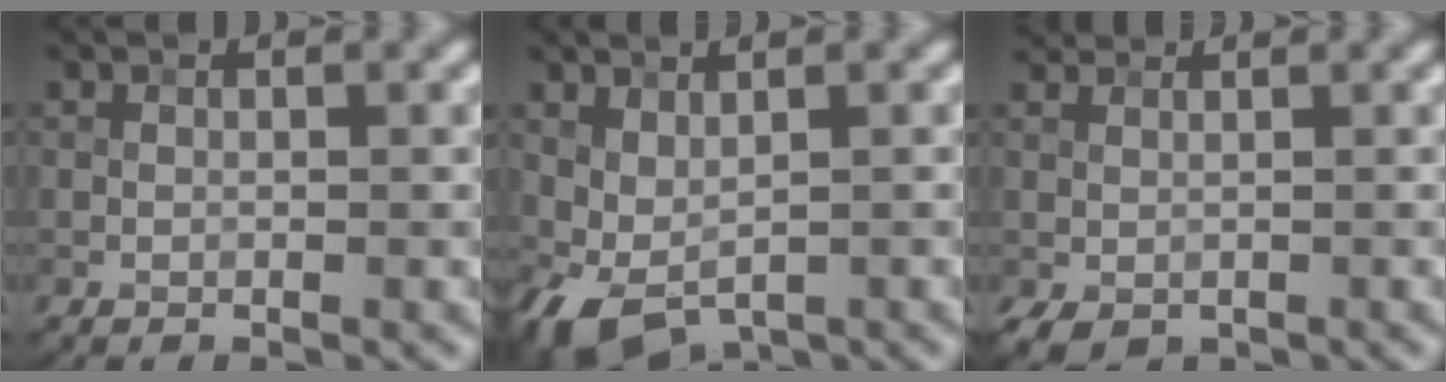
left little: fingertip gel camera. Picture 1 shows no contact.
{"total": 3.2, "force": [-0.2, 1.9, 2.6], "torque": [-0.051, -0.004, 0.003]}
{"total": 2.8, "force": [0.7, 2.2, 1.7], "torque": [-0.033, 0.004, 0.011]}